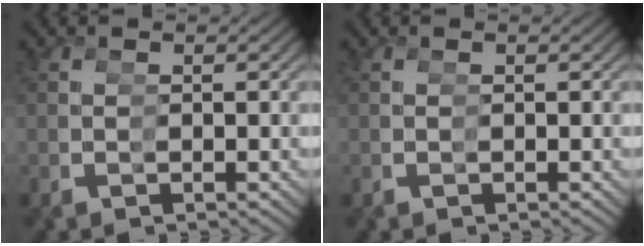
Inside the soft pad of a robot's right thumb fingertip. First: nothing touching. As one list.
[{"total": 0.0}]